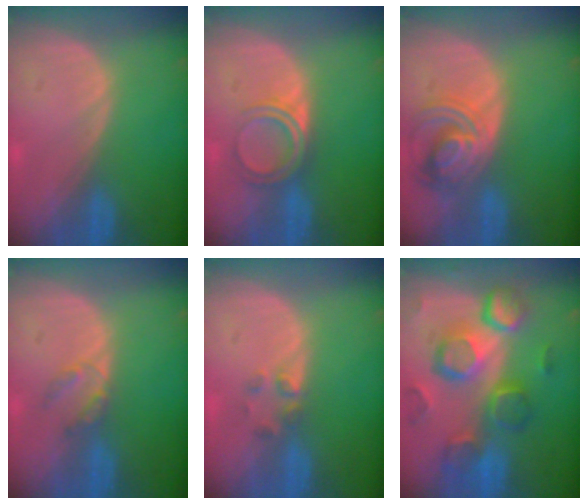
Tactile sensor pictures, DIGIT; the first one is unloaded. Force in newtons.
{"total": 4.7, "press": 4.2, "slide": 2.1}
{"total": 7.5, "press": 6.7, "slide": 3.5}
{"total": 2.5, "press": 2.5, "slide": 0.3}
{"total": 2.0, "press": 1.9, "slide": 0.8}
{"total": 12.1, "press": 10.5, "slide": 6.0}